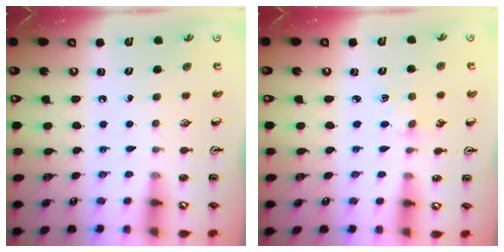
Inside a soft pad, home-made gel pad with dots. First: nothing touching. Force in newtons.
{"total": 2.0, "press": 2.0, "slide": 0.3}